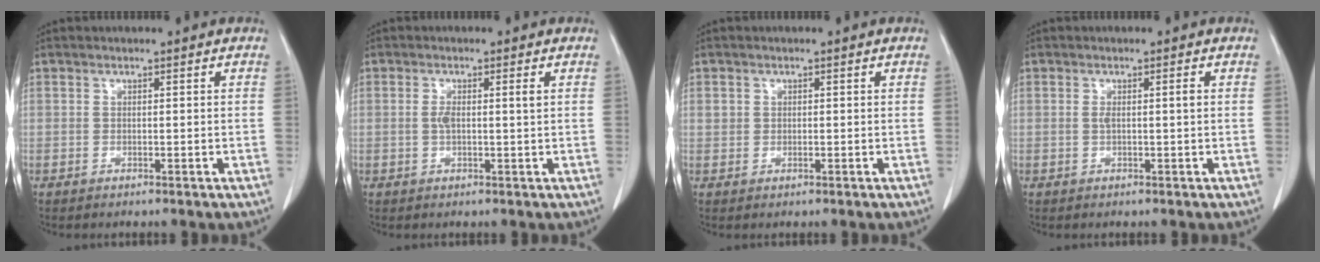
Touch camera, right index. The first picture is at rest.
{"total": 2.5, "force": [0.3, 0.3, 2.5], "torque": [-0.049, 0.005, 0.008]}
{"total": 1.2, "force": [0.3, 1.1, 0.4], "torque": [-0.005, 0.006, 0.006]}
{"total": 1.6, "force": [0.2, 0.0, 1.5], "torque": [-0.030, 0.003, 0.005]}